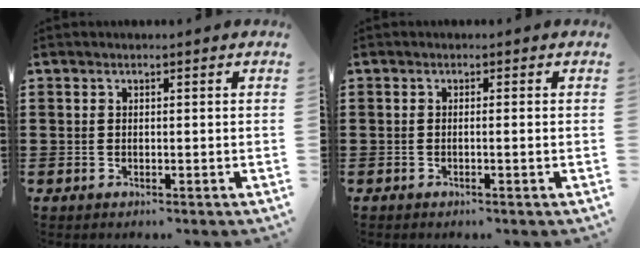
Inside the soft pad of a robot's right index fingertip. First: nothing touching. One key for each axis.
{"total": 0.9, "fx": -0.4, "fy": -0.3, "fz": 0.7, "tx": -0.011, "ty": -0.006, "tz": -0.009}